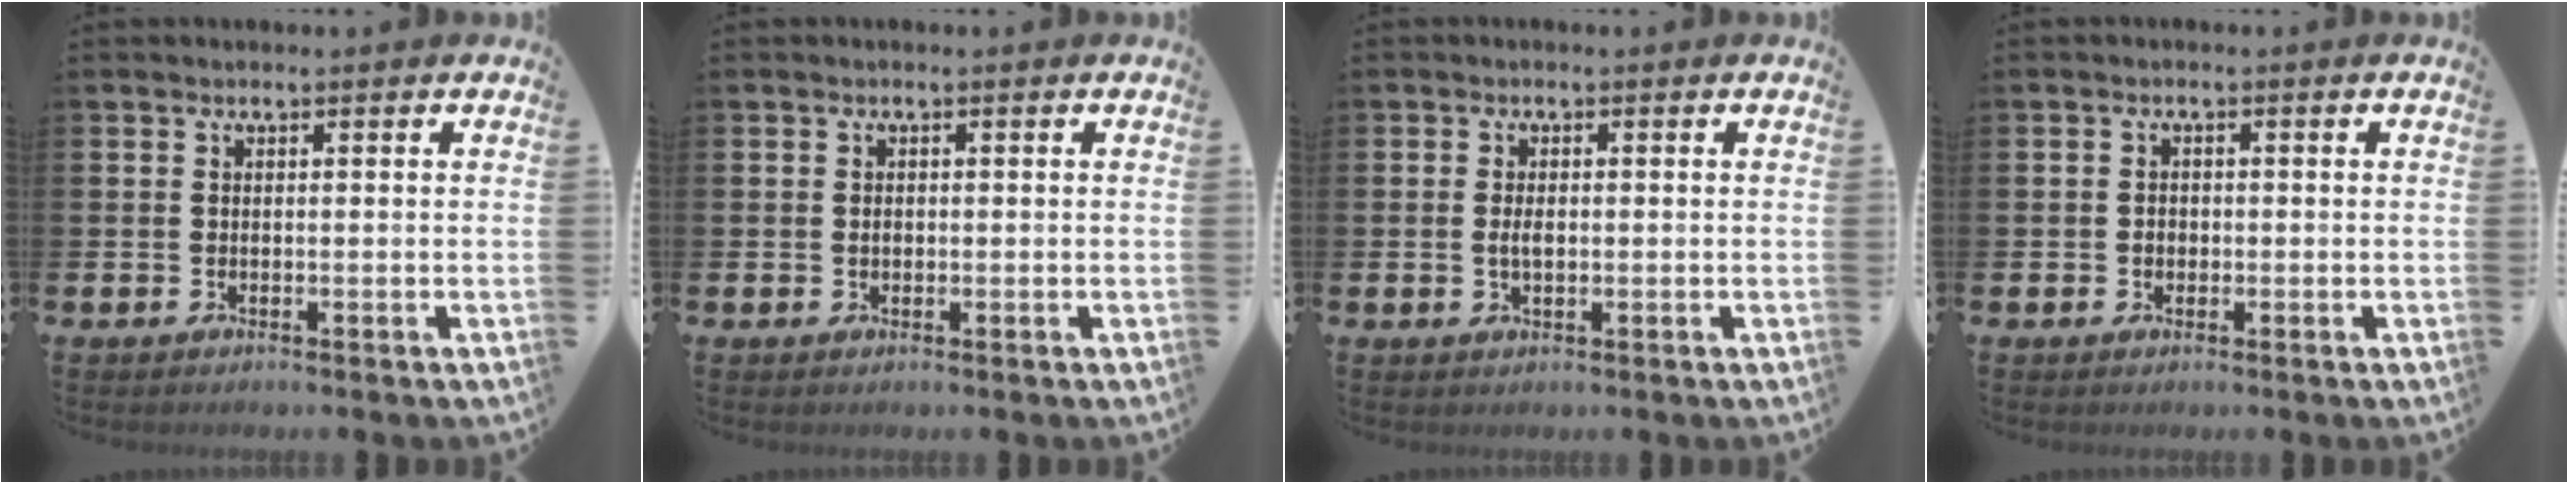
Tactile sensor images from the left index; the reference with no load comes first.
{"total": 0.6, "force": [0.0, 0.5, 0.4], "torque": [-0.005, 0.003, -0.001]}
{"total": 1.8, "force": [-0.1, 0.9, 1.6], "torque": [-0.027, 0.001, -0.003]}
{"total": 1.1, "force": [-0.2, 1.0, 0.4], "torque": [0.002, 0.001, -0.008]}